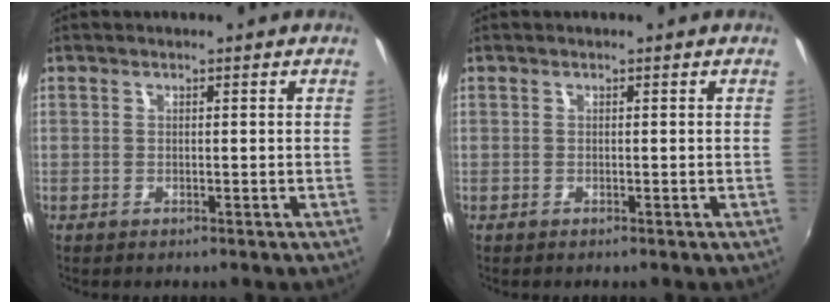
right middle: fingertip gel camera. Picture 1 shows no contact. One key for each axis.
{"total": 0.0}